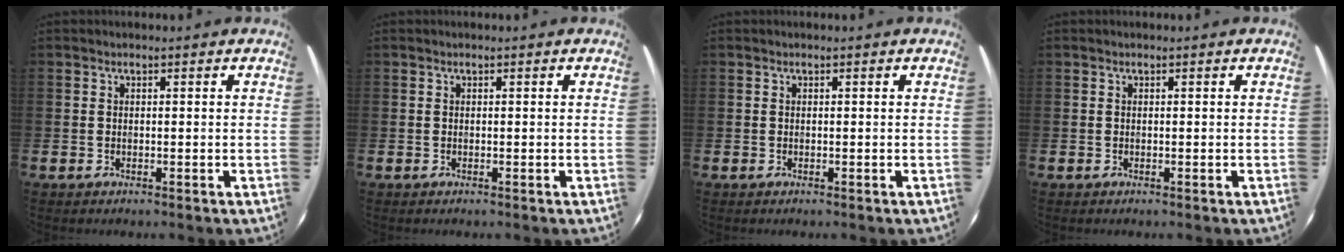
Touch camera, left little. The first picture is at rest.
{"total": 0.0}
{"total": 0.0}
{"total": 0.0}